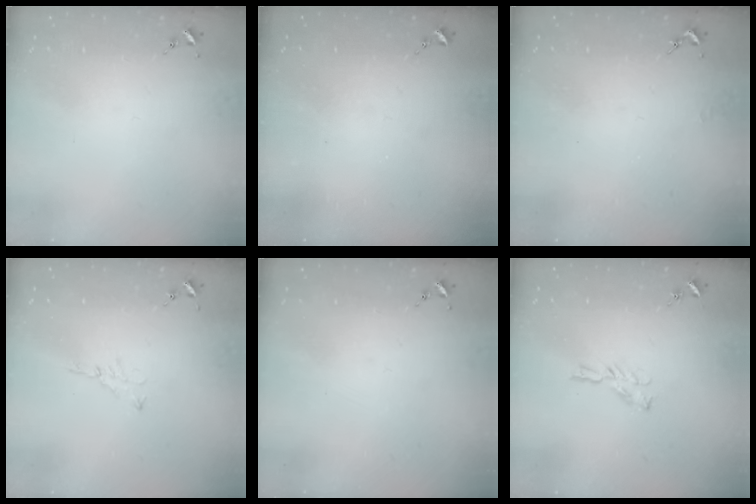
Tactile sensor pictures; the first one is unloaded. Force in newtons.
{"total": 0.0}
{"total": 1.4, "press": 1.4, "slide": 0.1}
{"total": 3.5, "press": 3.5, "slide": 0.4}
{"total": 0.0}
{"total": 5.1, "press": 5.1, "slide": 0.5}